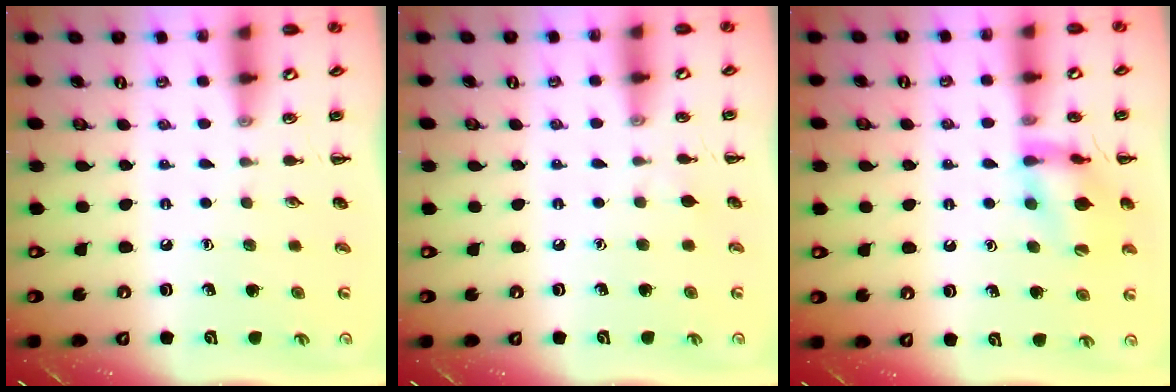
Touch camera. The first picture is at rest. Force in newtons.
{"total": 2.7, "press": 2.5, "slide": 1.1}
{"total": 16.0, "press": 15.8, "slide": 2.3}